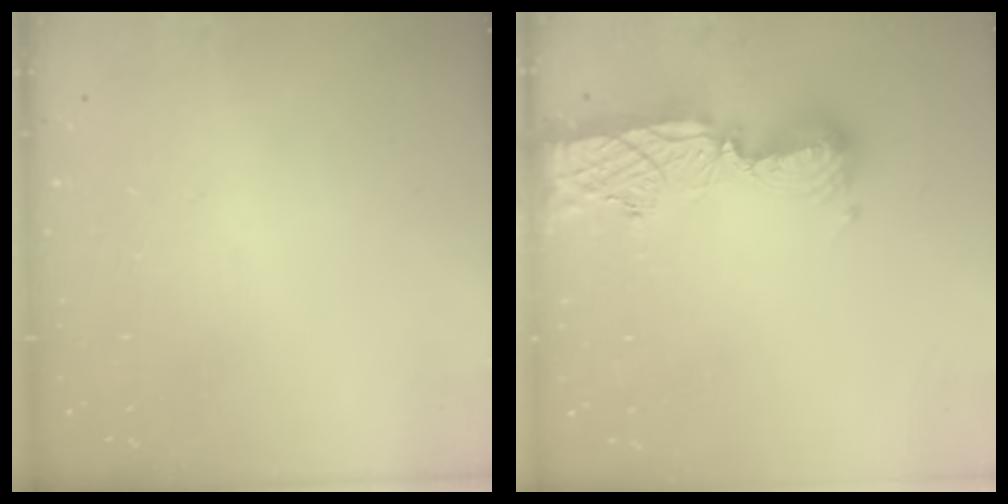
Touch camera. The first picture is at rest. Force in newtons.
{"total": 13.4, "press": 13.3, "slide": 1.0}